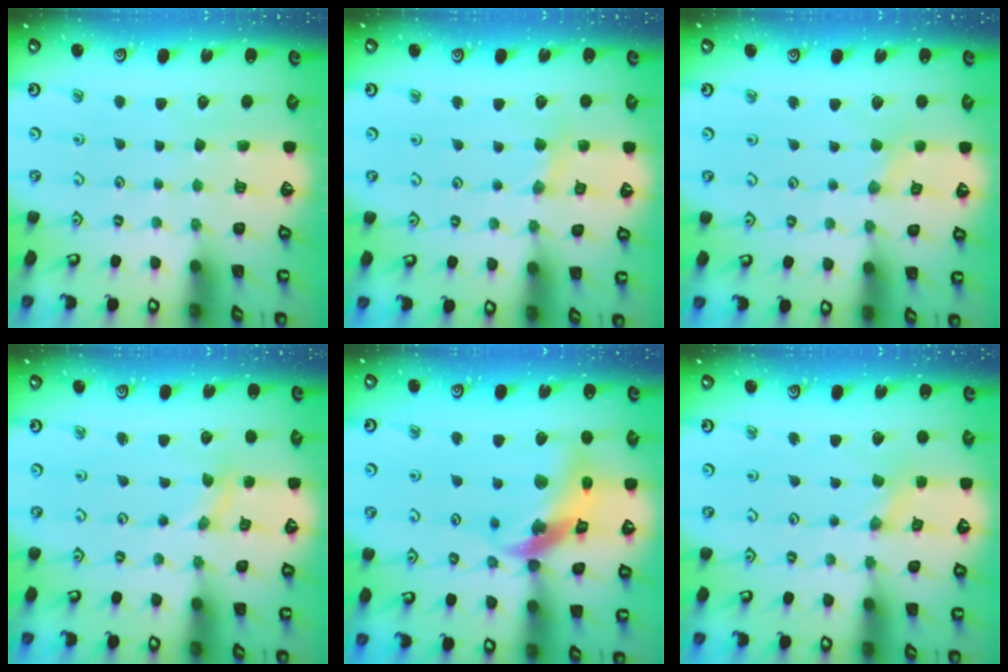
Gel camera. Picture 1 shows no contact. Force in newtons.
{"total": 3.3, "press": 3.3, "slide": 0.4}
{"total": 1.2, "press": 1.2, "slide": 0.3}
{"total": 0.0}
{"total": 14.2, "press": 14.1, "slide": 1.6}
{"total": 0.0}